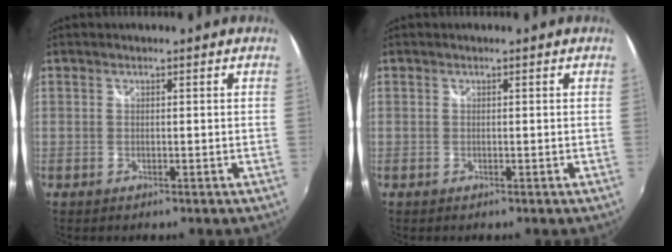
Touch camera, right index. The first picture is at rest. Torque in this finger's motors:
{"motor_torque": [-0.02, 0.03, 0.00, -0.01]}